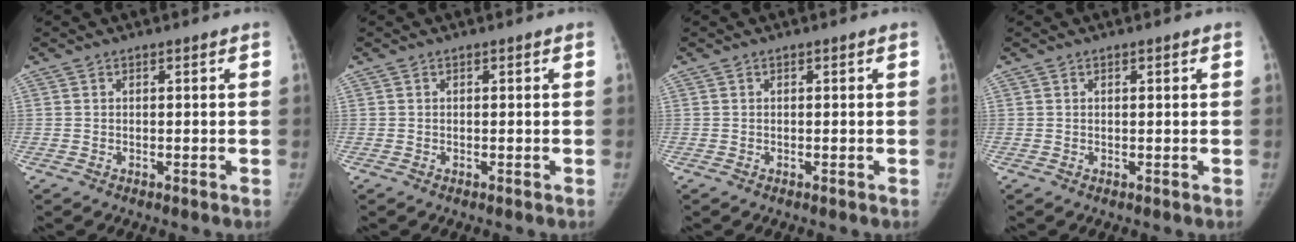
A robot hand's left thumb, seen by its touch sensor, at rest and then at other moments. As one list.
[{"total": 0.0}, {"total": 0.0}, {"total": 0.6, "force": [0.2, 0.1, 0.5], "torque": [-0.009, 0.000, 0.004]}]